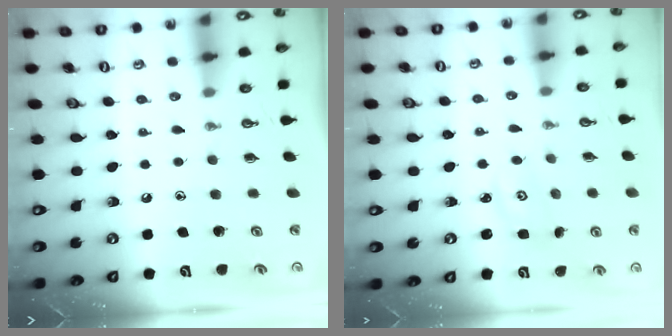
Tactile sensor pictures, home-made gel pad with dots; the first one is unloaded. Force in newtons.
{"total": 2.3, "press": 2.3, "slide": 0.2}